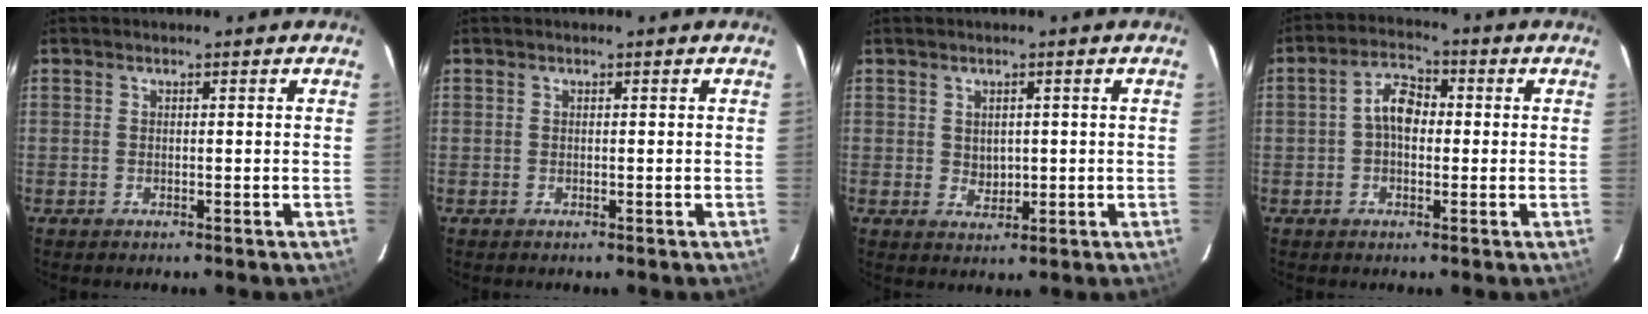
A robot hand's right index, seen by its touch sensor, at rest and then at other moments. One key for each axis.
{"total": 0.0}
{"total": 2.7, "fx": 0.4, "fy": 2.3, "fz": 1.4, "tx": -0.018, "ty": 0.000, "tz": 0.013}
{"total": 5.5, "fx": 0.0, "fy": 3.5, "fz": 4.2, "tx": -0.077, "ty": 0.019, "tz": -0.002}